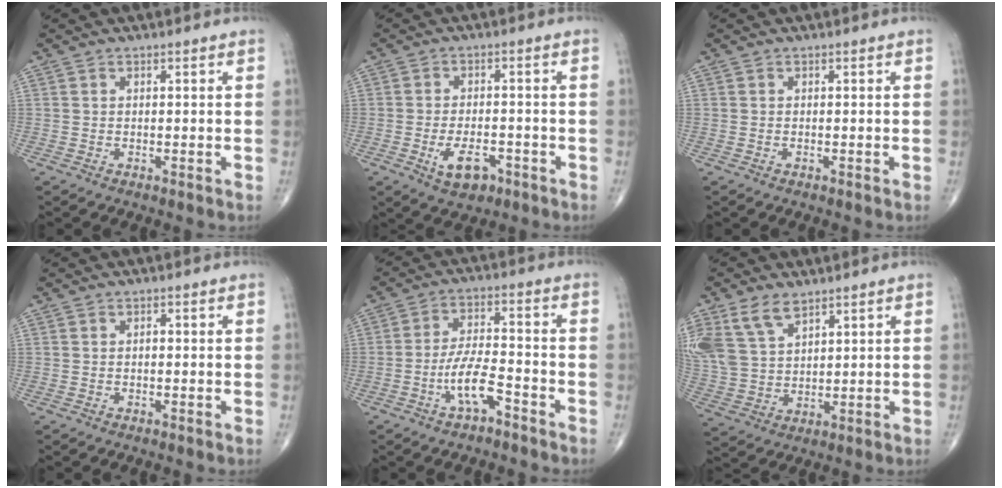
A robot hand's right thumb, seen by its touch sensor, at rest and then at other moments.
{"total": 6.3, "force": [-2.9, 3.4, 4.5], "torque": [-0.067, 0.010, -0.043]}
{"total": 0.0}
{"total": 0.7, "force": [0.0, 0.4, 0.5], "torque": [-0.010, 0.001, 0.000]}
{"total": 7.6, "force": [-4.1, 2.5, 5.8], "torque": [-0.111, 0.036, -0.075]}
{"total": 11.7, "force": [6.8, 6.7, 6.7], "torque": [-0.140, -0.012, 0.147]}